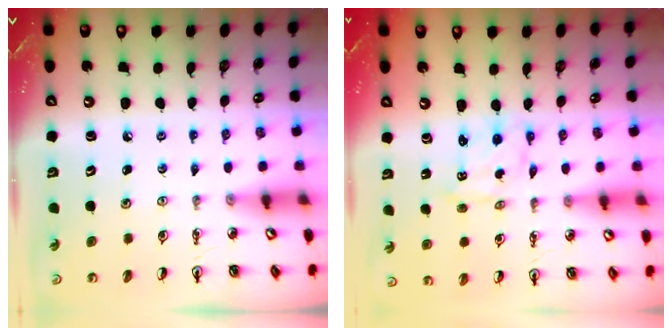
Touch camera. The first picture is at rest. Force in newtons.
{"total": 1.6, "press": 1.3, "slide": 0.8}